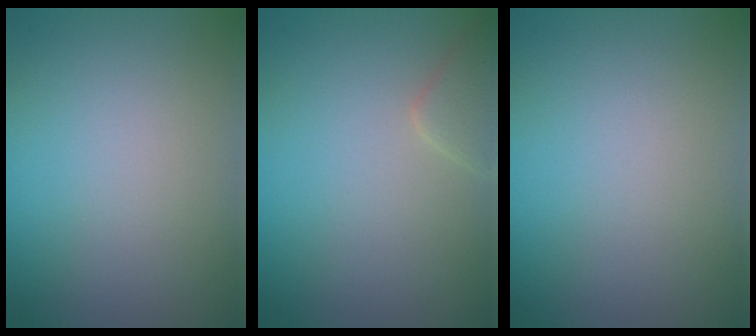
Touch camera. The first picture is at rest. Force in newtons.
{"total": 1.8, "press": 1.8, "slide": 0.1}
{"total": 0.0}